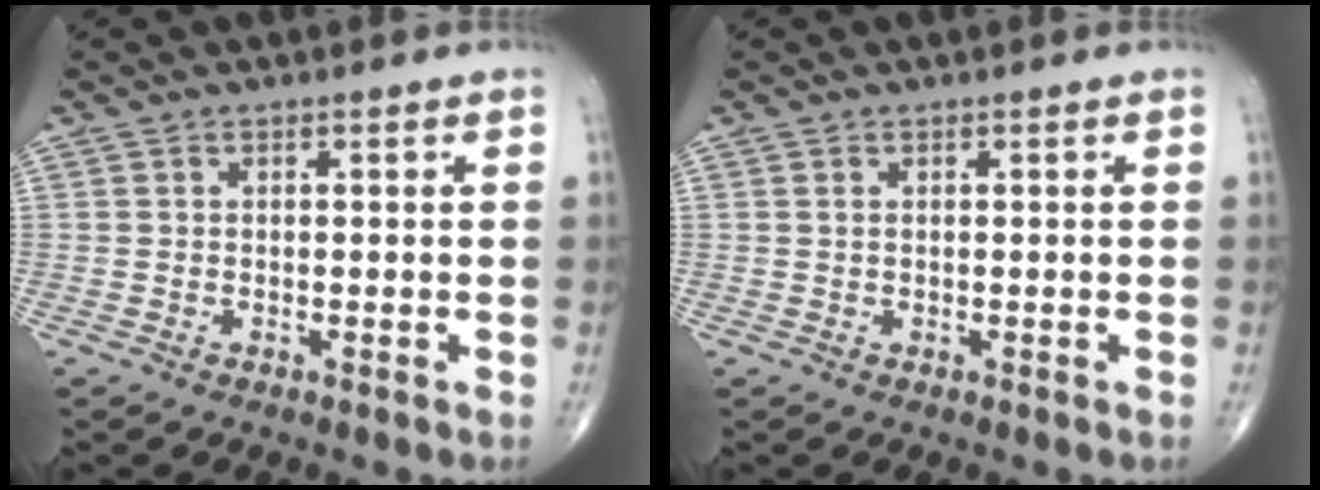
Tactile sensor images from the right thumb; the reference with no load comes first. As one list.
[{"total": 0.0}]